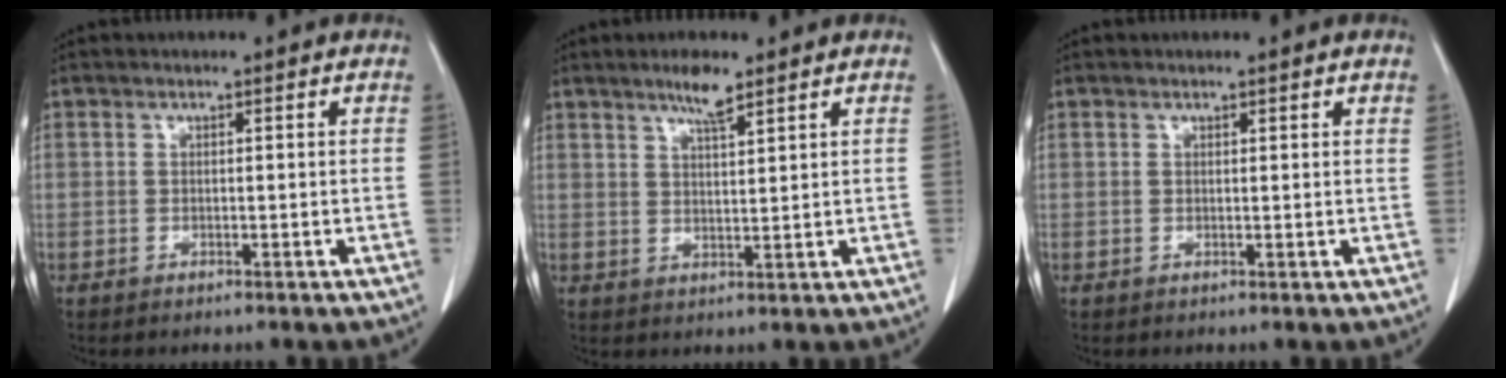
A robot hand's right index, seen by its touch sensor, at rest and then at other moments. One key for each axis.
{"total": 4.2, "fx": 3.1, "fy": 0.6, "fz": 2.8, "tx": -0.051, "ty": 0.001, "tz": 0.055}
{"total": 0.8, "fx": 0.7, "fy": 0.3, "fz": 0.2, "tx": -0.002, "ty": 0.001, "tz": 0.008}